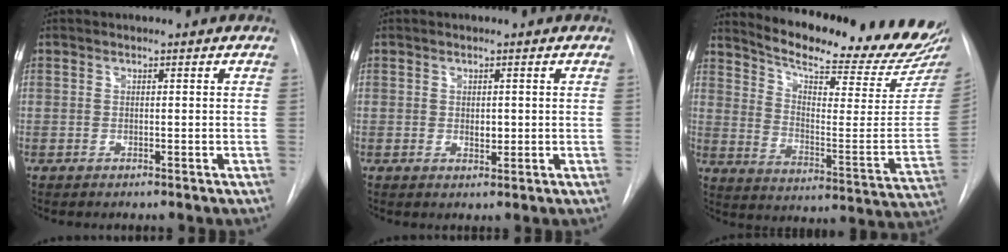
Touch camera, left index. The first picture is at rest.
{"total": 1.4, "force": [0.1, 0.9, 1.1], "torque": [-0.016, -0.004, 0.004]}
{"total": 24.9, "force": [22.9, 2.7, 9.5], "torque": [-0.151, -0.100, 0.298]}